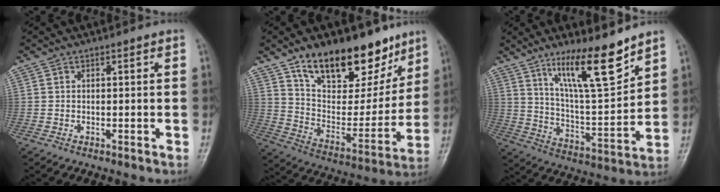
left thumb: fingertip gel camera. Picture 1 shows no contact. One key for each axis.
{"total": 22.6, "fx": 14.7, "fy": 11.2, "fz": 12.9, "tx": -0.145, "ty": -0.068, "tz": 0.246}
{"total": 14.9, "fx": 10.3, "fy": 3.0, "fz": 10.4, "tx": -0.158, "ty": -0.073, "tz": 0.189}